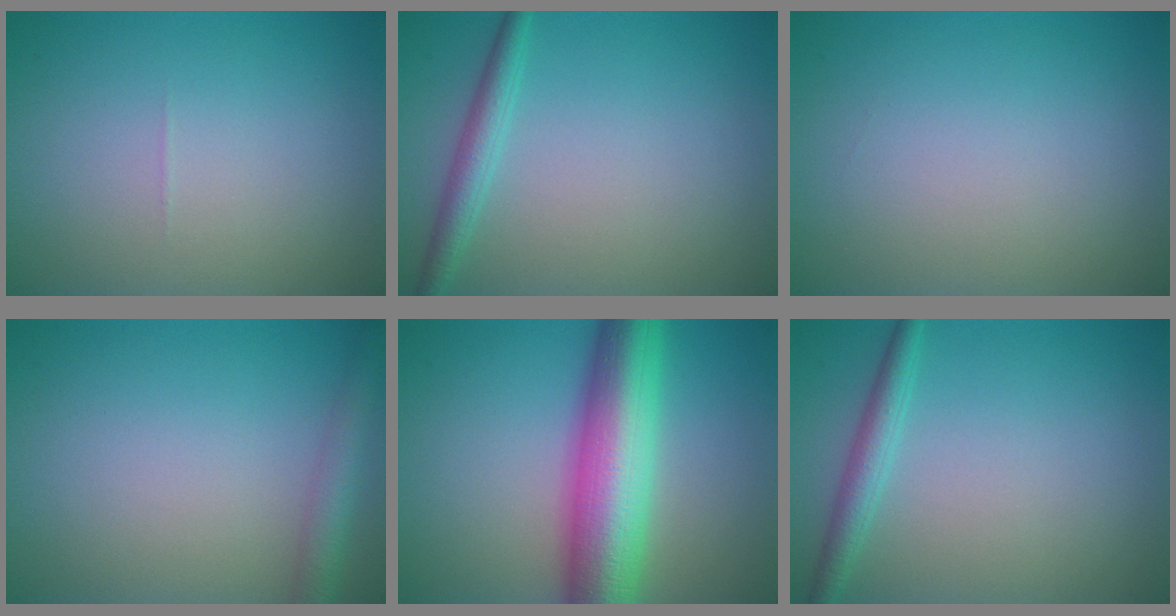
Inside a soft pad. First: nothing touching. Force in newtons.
{"total": 2.3, "press": 2.3, "slide": 0.1}
{"total": 0.0}
{"total": 2.8, "press": 2.8, "slide": 0.2}
{"total": 10.7, "press": 10.7, "slide": 0.1}
{"total": 2.3, "press": 2.3, "slide": 0.1}